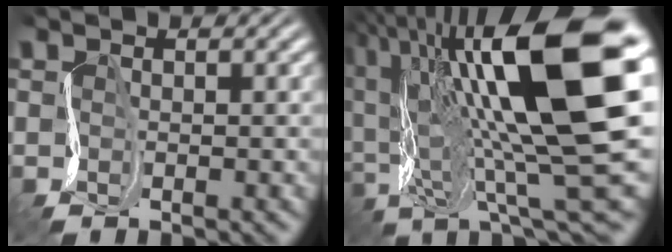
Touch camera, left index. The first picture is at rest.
{"total": 15.8, "force": [3.3, 4.6, 14.8], "torque": [-0.260, 0.009, 0.048]}